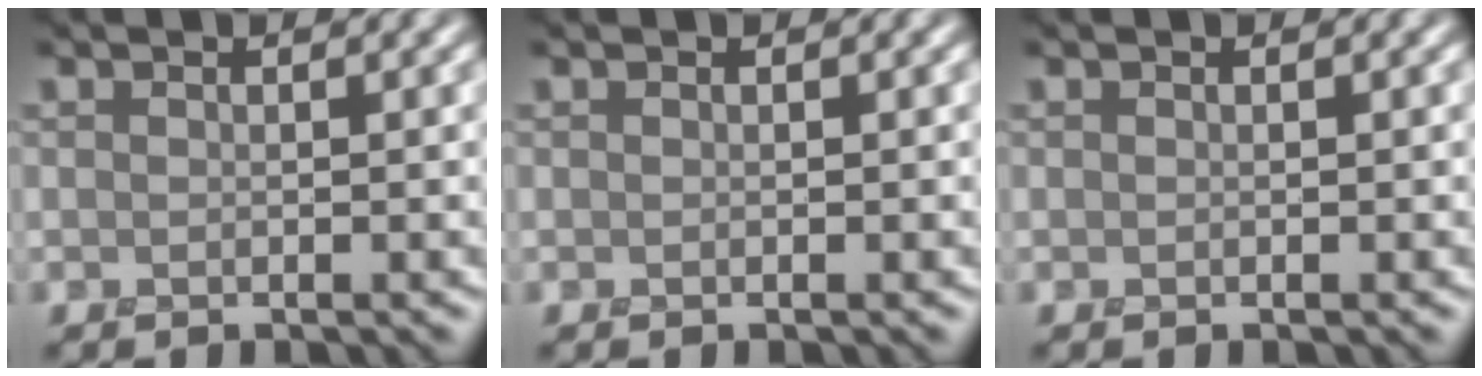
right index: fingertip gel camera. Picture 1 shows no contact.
{"total": 0.0}
{"total": 0.0}